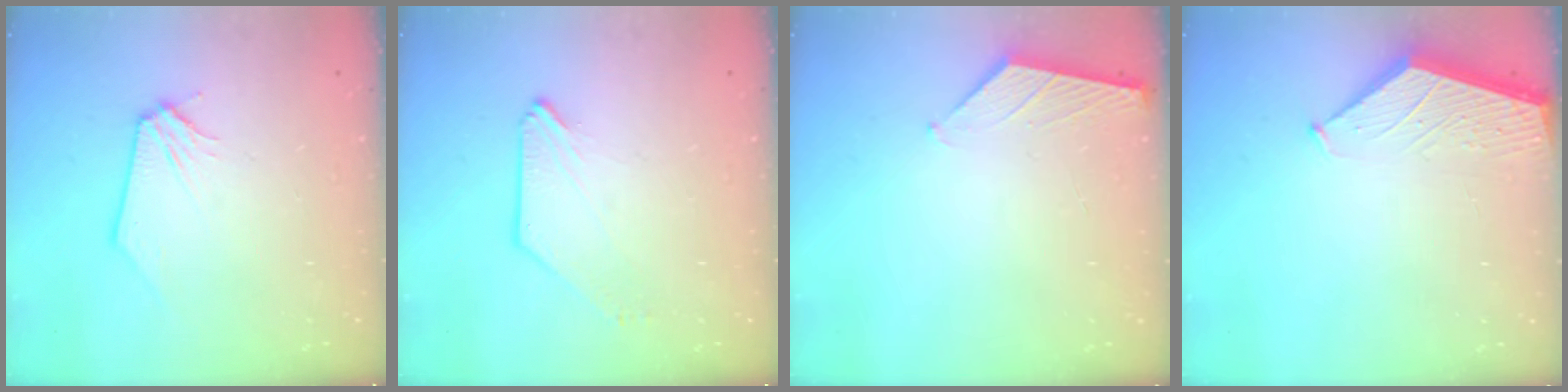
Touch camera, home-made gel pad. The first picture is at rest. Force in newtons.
{"total": 0.8, "press": 0.7, "slide": 0.3}
{"total": 1.3, "press": 1.3, "slide": 0.2}
{"total": 2.4, "press": 2.4, "slide": 0.3}